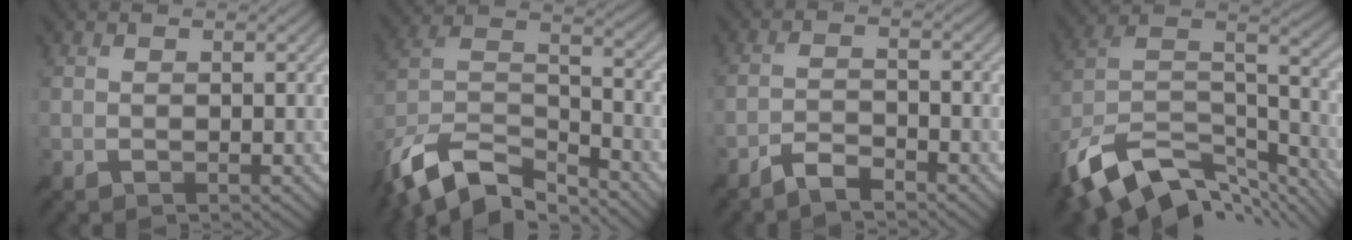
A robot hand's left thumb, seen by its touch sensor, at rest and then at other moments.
{"total": 14.0, "force": [-10.5, 5.5, 7.4], "torque": [-0.180, -0.010, -0.193]}
{"total": 3.4, "force": [-2.9, 0.7, 1.7], "torque": [-0.032, 0.002, -0.062]}
{"total": 16.3, "force": [-10.1, 8.3, 9.7], "torque": [-0.244, -0.027, -0.163]}